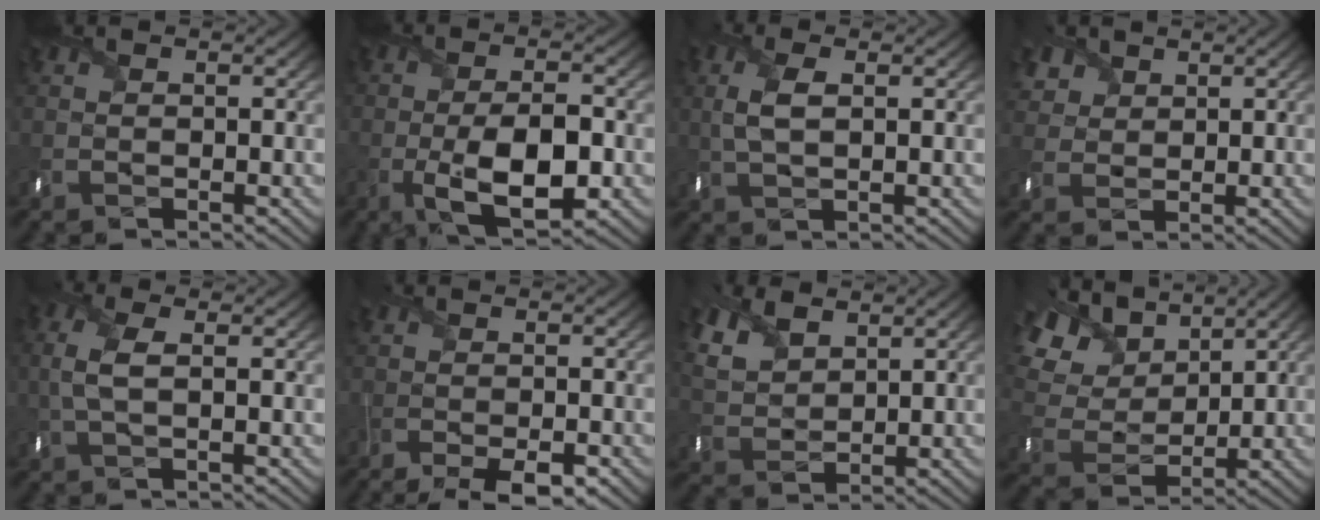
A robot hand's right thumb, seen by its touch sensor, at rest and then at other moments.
{"total": 8.8, "force": [-2.9, 3.7, 7.4], "torque": [-0.136, -0.012, -0.049]}
{"total": 4.1, "force": [0.6, 1.8, 3.6], "torque": [-0.092, 0.003, 0.014]}
{"total": 3.3, "force": [2.2, 2.4, 0.7], "torque": [-0.032, 0.003, 0.036]}
{"total": 4.5, "force": [0.3, 1.9, 4.0], "torque": [-0.111, 0.005, 0.004]}
{"total": 5.2, "force": [-3.5, 1.9, 3.4], "torque": [-0.068, -0.012, -0.058]}
{"total": 7.2, "force": [4.1, 4.2, 4.2], "torque": [-0.133, 0.005, 0.084]}
{"total": 13.5, "force": [7.0, 8.7, 7.6], "torque": [-0.239, 0.039, 0.128]}